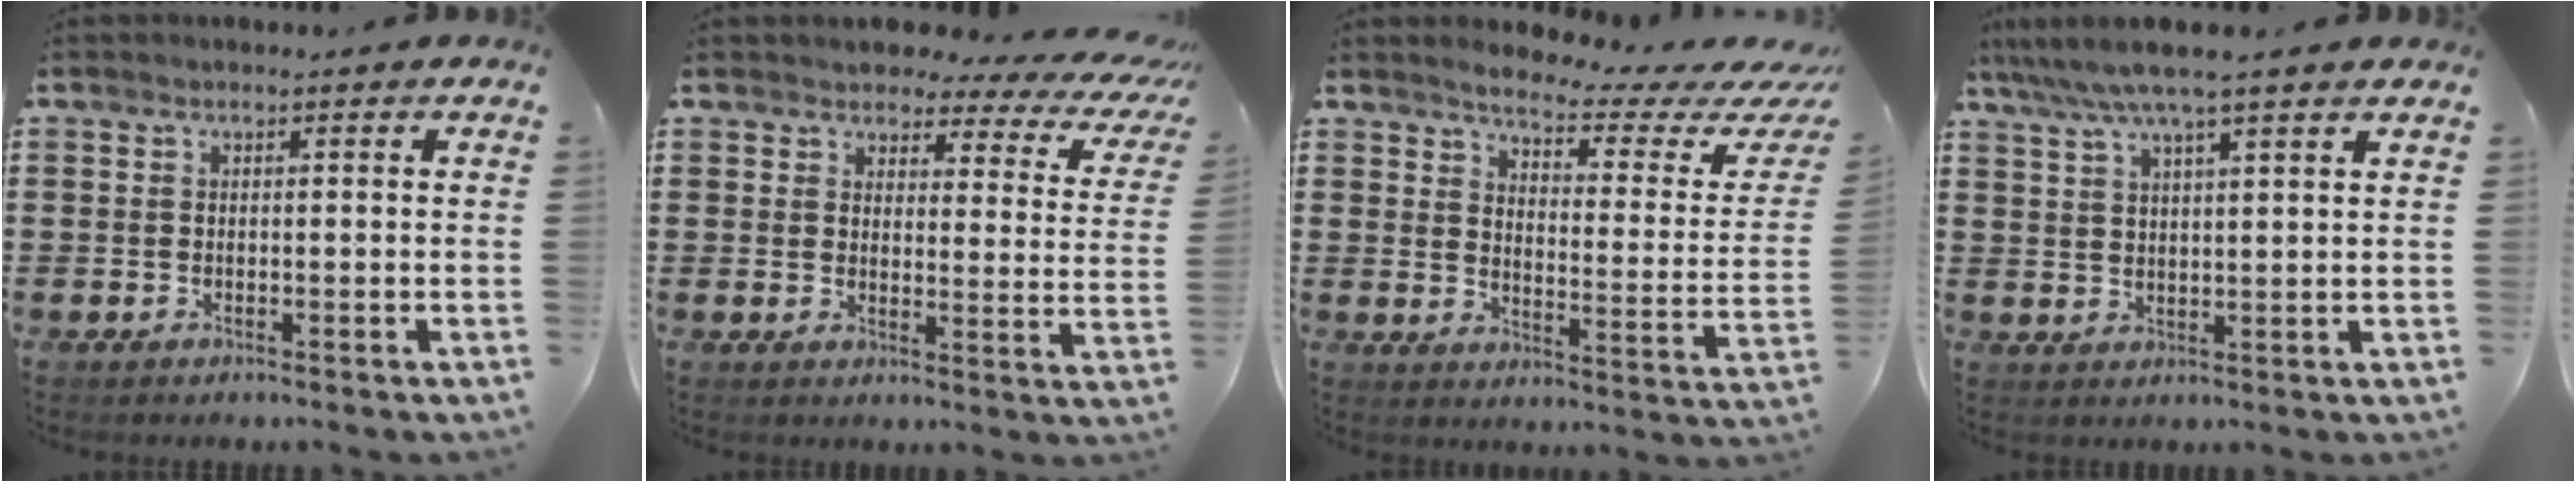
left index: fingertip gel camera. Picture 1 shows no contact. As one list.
[{"total": 3.4, "force": [2.9, 1.2, 1.3], "torque": [-0.038, -0.017, 0.042]}, {"total": 3.9, "force": [3.5, 0.3, 1.7], "torque": [-0.048, -0.029, 0.050]}, {"total": 5.6, "force": [4.5, 0.0, 3.3], "torque": [-0.077, -0.014, 0.078]}]